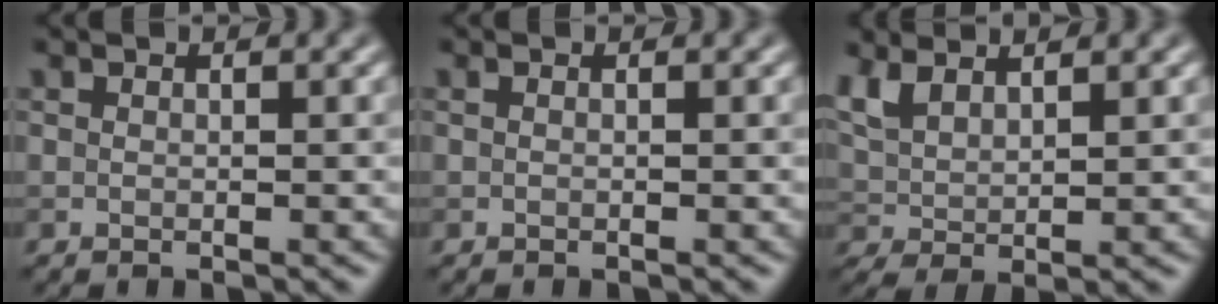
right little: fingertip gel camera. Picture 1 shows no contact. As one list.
[{"total": 0.0}, {"total": 3.8, "force": [2.2, 1.6, 2.7], "torque": [-0.074, 0.007, 0.051]}]